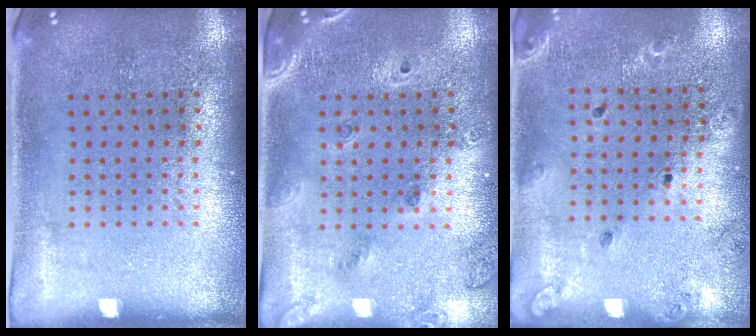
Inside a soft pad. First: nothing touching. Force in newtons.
{"total": 1.5, "press": 1.4, "slide": 0.7}
{"total": 1.4, "press": 1.4, "slide": 0.1}